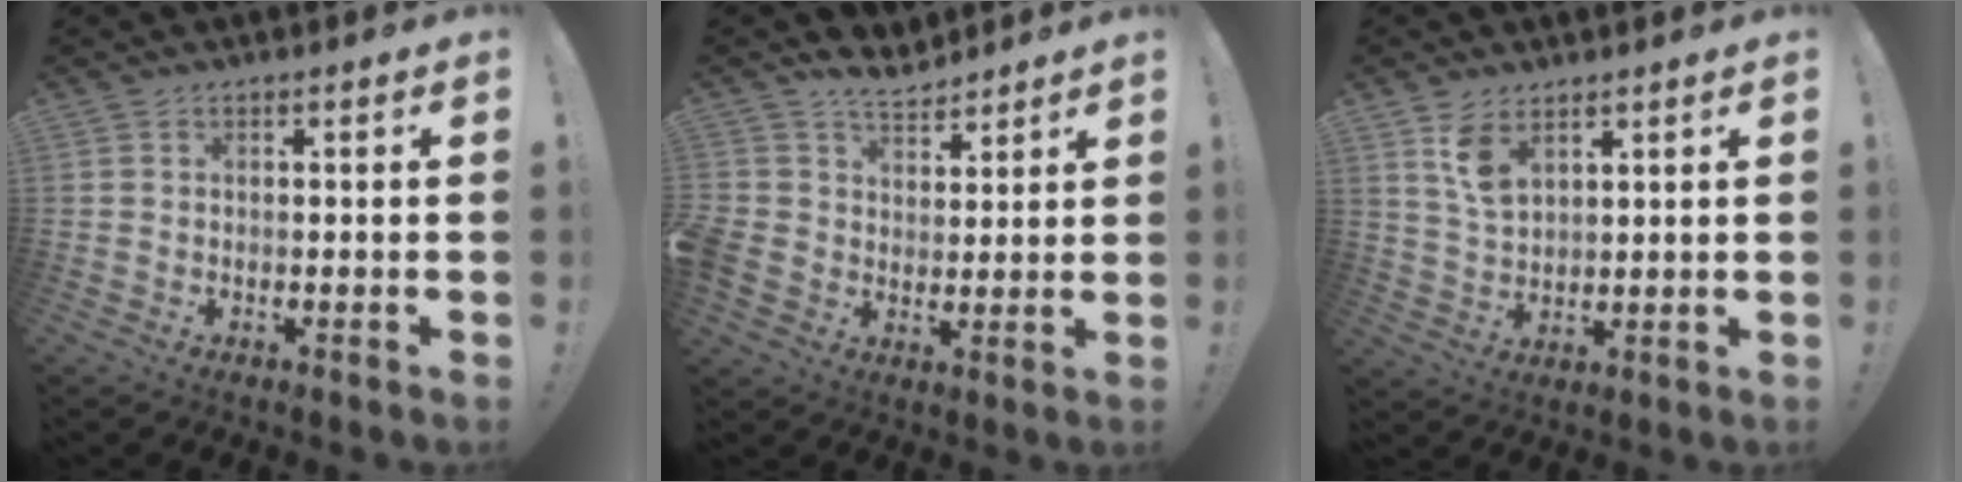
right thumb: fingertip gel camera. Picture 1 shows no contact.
{"total": 7.2, "force": [4.5, 5.2, 1.8], "torque": [-0.035, -0.030, 0.094]}
{"total": 7.1, "force": [4.2, 3.9, 4.2], "torque": [-0.063, -0.023, 0.077]}